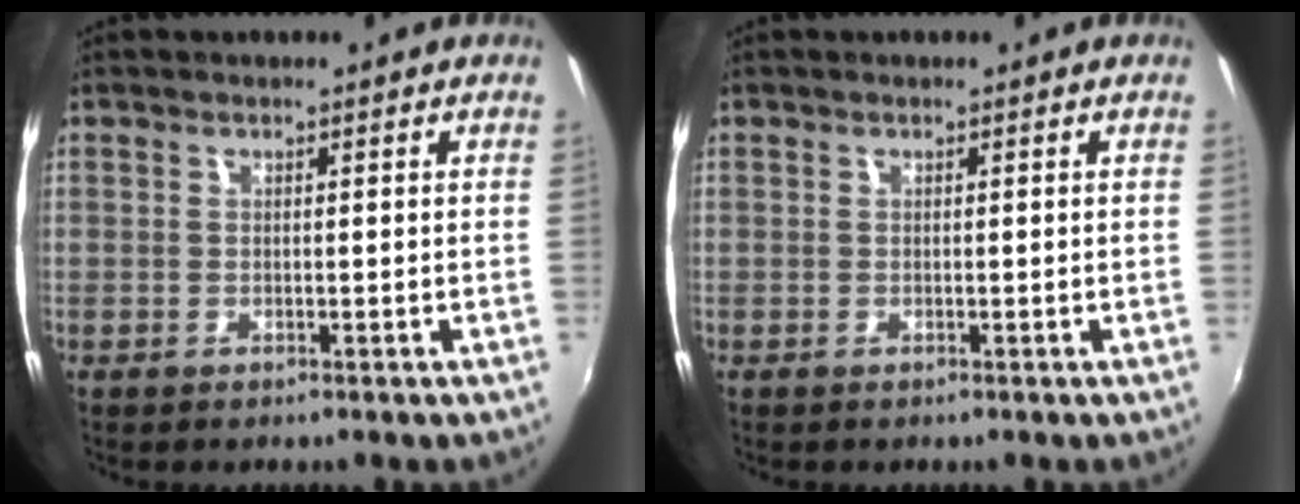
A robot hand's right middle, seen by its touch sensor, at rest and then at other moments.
{"total": 0.0}